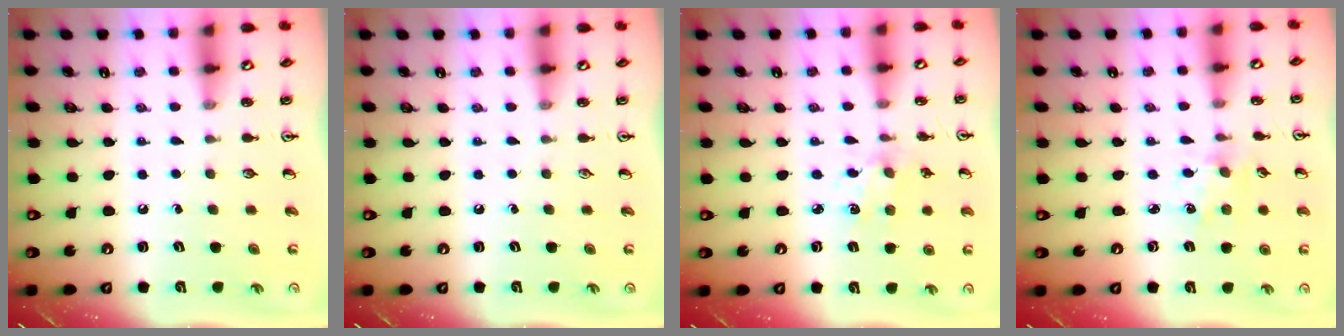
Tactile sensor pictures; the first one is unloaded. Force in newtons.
{"total": 0.0}
{"total": 3.0, "press": 3.0, "slide": 0.2}
{"total": 1.7, "press": 1.7, "slide": 0.3}